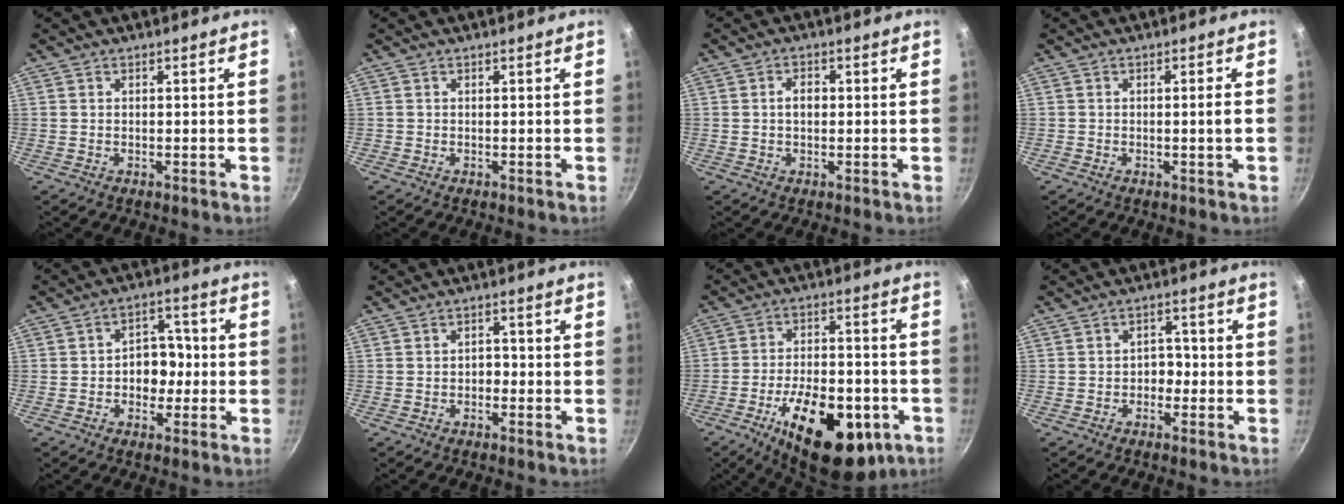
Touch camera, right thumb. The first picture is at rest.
{"total": 0.0}
{"total": 2.7, "force": [0.0, 1.9, 1.9], "torque": [-0.020, 0.011, -0.002]}
{"total": 2.3, "force": [-0.4, 0.0, 2.2], "torque": [-0.034, 0.007, -0.004]}
{"total": 7.5, "force": [-1.0, 5.8, 4.6], "torque": [-0.007, 0.021, -0.021]}
{"total": 1.9, "force": [-0.9, 1.4, 0.9], "torque": [0.002, 0.014, -0.015]}
{"total": 22.3, "force": [-9.1, 11.0, 17.1], "torque": [-0.231, 0.028, -0.128]}
{"total": 3.1, "force": [-1.1, 2.4, 1.6], "torque": [0.011, 0.017, -0.020]}